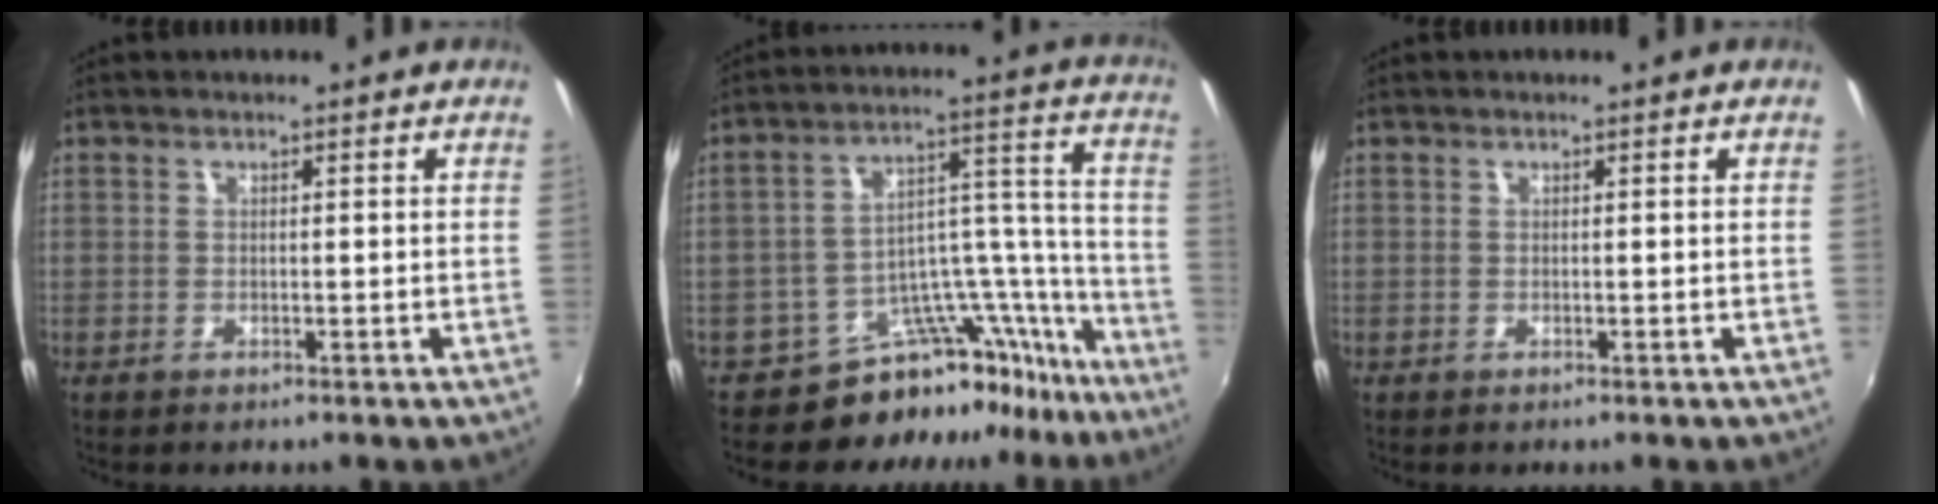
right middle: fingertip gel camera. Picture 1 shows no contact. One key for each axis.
{"total": 14.6, "fx": -13.2, "fy": 5.7, "fz": 2.6, "tx": -0.019, "ty": 0.077, "tz": -0.197}
{"total": 0.0}